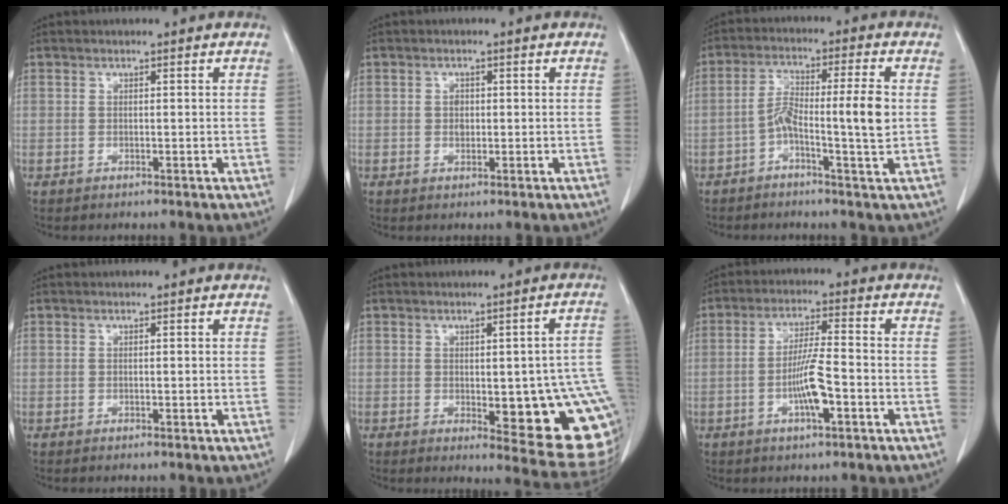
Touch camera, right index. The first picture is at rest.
{"total": 1.4, "force": [-0.1, 1.0, 0.9], "torque": [-0.015, 0.002, 0.000]}
{"total": 7.7, "force": [-1.4, 0.4, 7.5], "torque": [-0.139, 0.023, -0.026]}
{"total": 0.0}
{"total": 16.7, "force": [-2.9, 4.6, 15.8], "torque": [-0.119, 0.010, -0.013]}
{"total": 6.8, "force": [-2.2, 0.6, 6.4], "torque": [-0.126, 0.001, -0.042]}